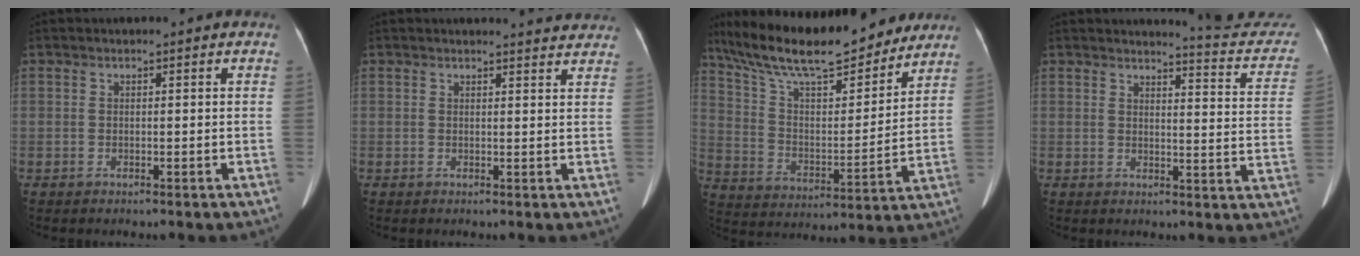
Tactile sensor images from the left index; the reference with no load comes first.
{"total": 5.3, "force": [5.3, 0.5, 0.7], "torque": [-0.007, -0.004, 0.040]}
{"total": 22.7, "force": [18.9, 5.1, 11.4], "torque": [-0.200, 0.015, 0.305]}
{"total": 11.2, "force": [11.1, 0.1, 0.6], "torque": [0.007, -0.081, 0.105]}